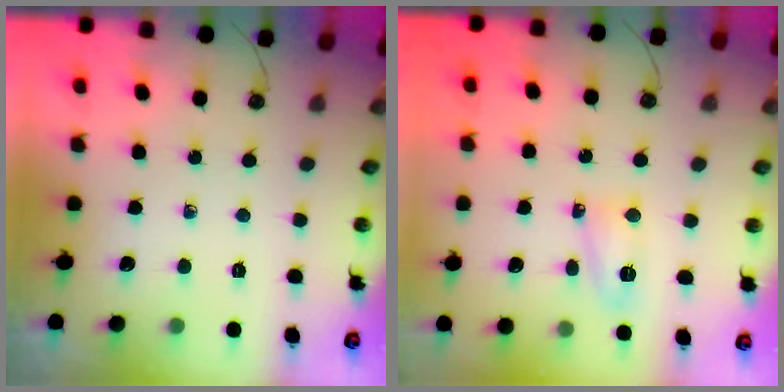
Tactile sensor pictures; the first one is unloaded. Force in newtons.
{"total": 8.9, "press": 5.8, "slide": 6.8}